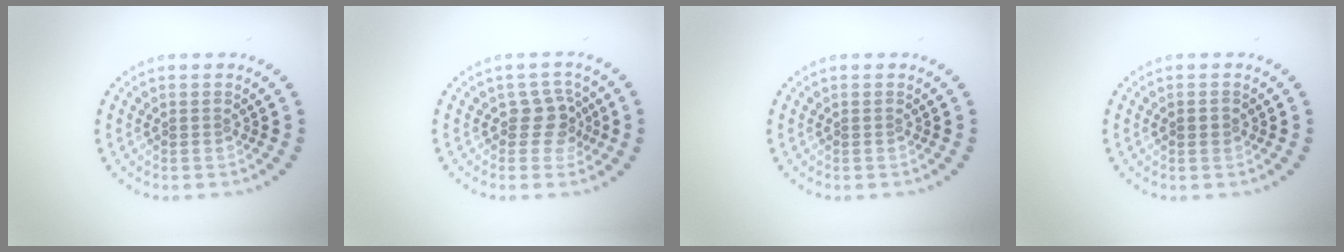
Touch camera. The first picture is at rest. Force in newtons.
{"total": 2.4, "press": 2.0, "slide": 1.3}
{"total": 0.0}
{"total": 1.1, "press": 1.1, "slide": 0.0}